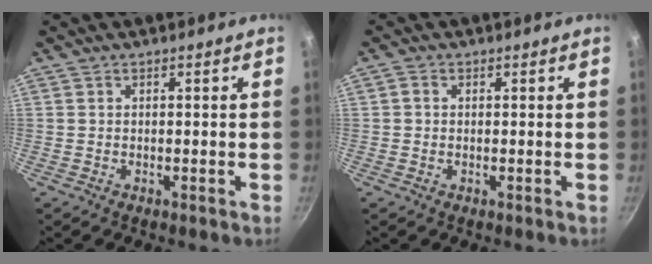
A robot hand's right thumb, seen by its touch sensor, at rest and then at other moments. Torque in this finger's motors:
{"motor_torque": [0.39, -0.36, -0.33, 0.04, 0.07]}